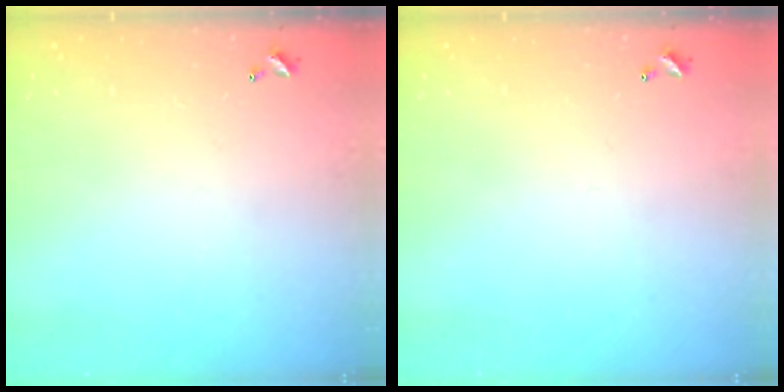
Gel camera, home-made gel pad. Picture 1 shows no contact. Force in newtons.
{"total": 0.0}